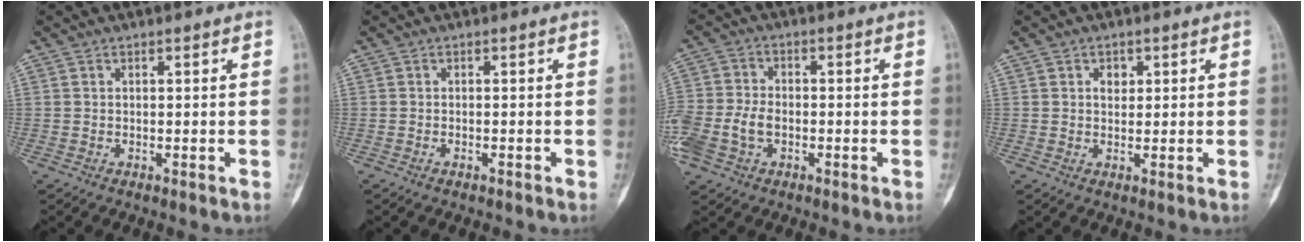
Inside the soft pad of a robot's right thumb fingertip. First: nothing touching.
{"total": 0.7, "force": [-0.5, 0.4, 0.3], "torque": [-0.004, 0.004, -0.009]}
{"total": 10.9, "force": [-3.2, 7.7, 7.0], "torque": [-0.168, 0.018, -0.059]}
{"total": 2.3, "force": [0.7, 1.8, 1.1], "torque": [0.000, -0.001, 0.009]}